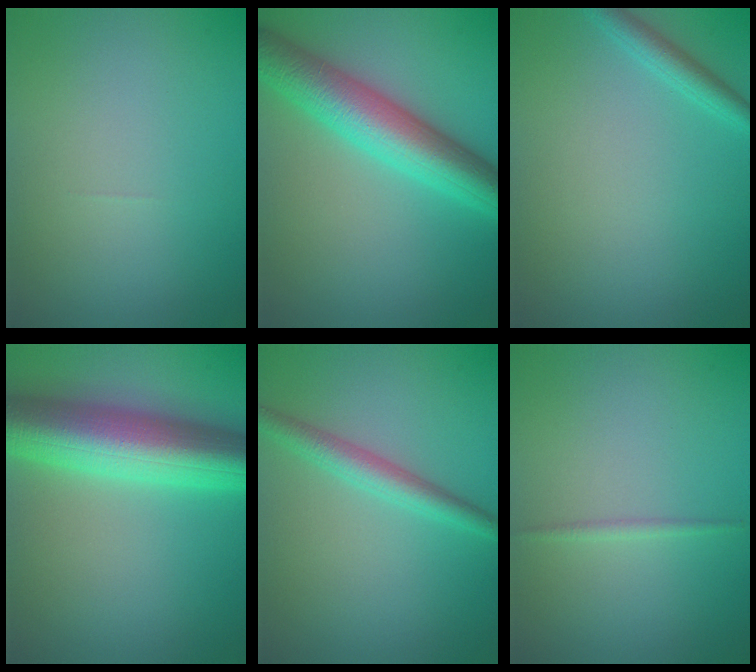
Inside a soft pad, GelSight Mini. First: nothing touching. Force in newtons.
{"total": 7.2, "press": 7.2, "slide": 0.1}
{"total": 1.8, "press": 1.7, "slide": 0.1}
{"total": 10.4, "press": 10.4, "slide": 0.1}
{"total": 2.7, "press": 2.7, "slide": 0.1}
{"total": 0.7, "press": 0.7, "slide": 0.0}